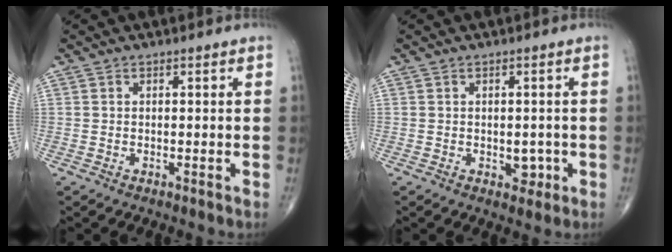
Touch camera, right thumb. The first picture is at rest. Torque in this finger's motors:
{"motor_torque": [2.32, 2.22, 0.99, -0.23, 0.07]}